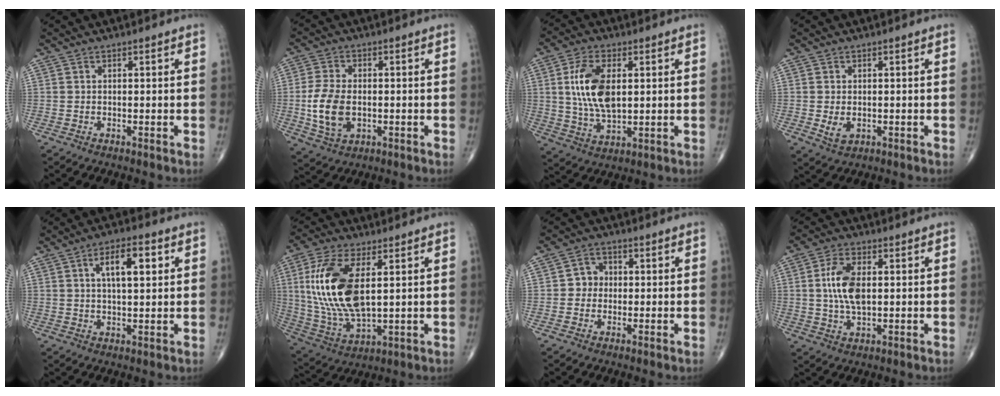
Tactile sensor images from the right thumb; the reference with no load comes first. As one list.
[{"total": 9.4, "force": [-1.0, 5.9, 7.3], "torque": [-0.144, -0.001, -0.016]}, {"total": 11.6, "force": [2.1, 6.0, 9.7], "torque": [-0.186, -0.008, 0.043]}, {"total": 3.0, "force": [-0.3, 2.0, 2.2], "torque": [-0.035, -0.005, 0.001]}, {"total": 8.3, "force": [2.7, 3.3, 7.2], "torque": [-0.101, 0.000, 0.041]}, {"total": 18.2, "force": [3.5, 8.5, 15.8], "torque": [-0.331, -0.017, 0.076]}, {"total": 3.8, "force": [-0.1, 3.4, 1.6], "torque": [-0.003, 0.011, -0.010]}, {"total": 8.4, "force": [1.0, 4.3, 7.1], "torque": [-0.143, 0.000, 0.019]}]